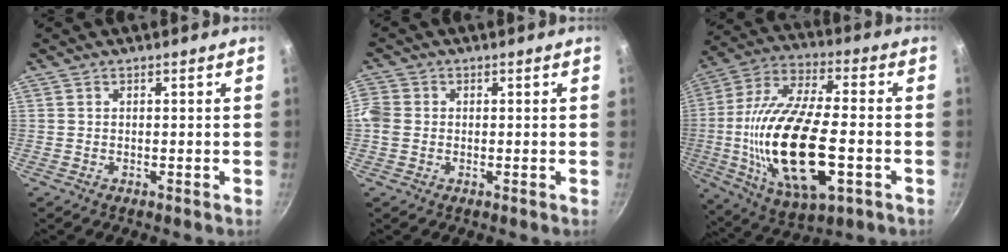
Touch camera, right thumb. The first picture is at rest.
{"total": 4.4, "force": [-0.1, 3.7, 2.3], "torque": [-0.057, 0.008, -0.005]}
{"total": 24.4, "force": [-4.4, 10.1, 21.8], "torque": [-0.438, 0.014, -0.064]}